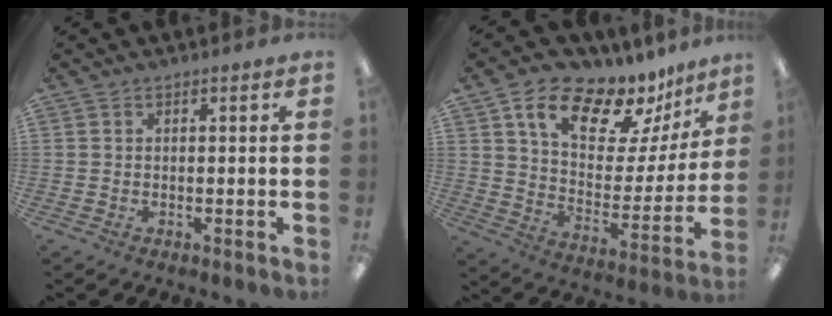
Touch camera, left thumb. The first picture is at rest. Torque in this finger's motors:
{"motor_torque": [0.30, 0.34, 1.33, -1.44, 0.31]}